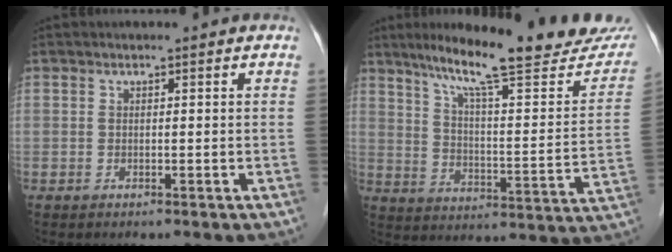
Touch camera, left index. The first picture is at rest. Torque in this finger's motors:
{"motor_torque": [-0.02, -0.14, 0.52, 0.10]}